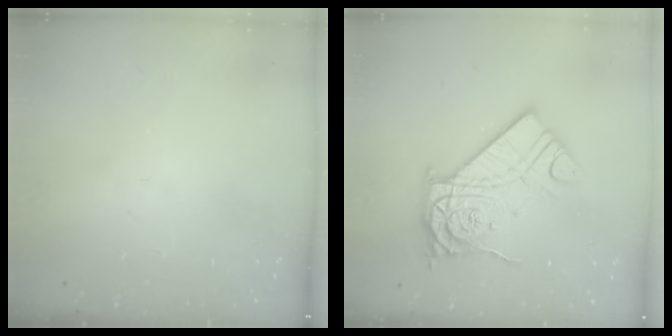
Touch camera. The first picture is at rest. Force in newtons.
{"total": 16.8, "press": 16.8, "slide": 0.6}